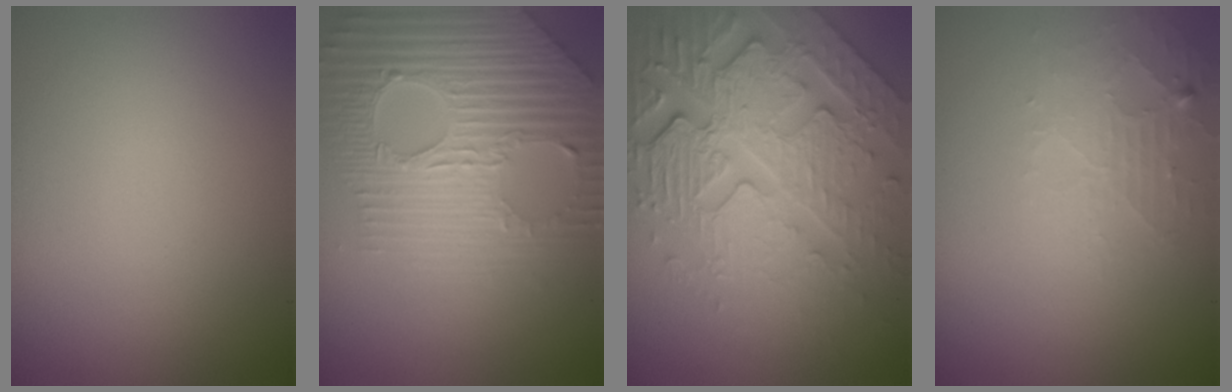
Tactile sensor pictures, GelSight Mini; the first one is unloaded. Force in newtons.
{"total": 8.1, "press": 5.7, "slide": 5.7}
{"total": 8.6, "press": 5.9, "slide": 6.2}
{"total": 2.2, "press": 2.2, "slide": 0.5}